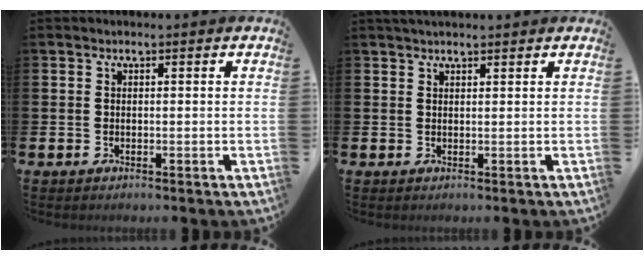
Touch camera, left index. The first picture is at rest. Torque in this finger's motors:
{"motor_torque": [-0.33, -1.81, -0.10, 0.04]}